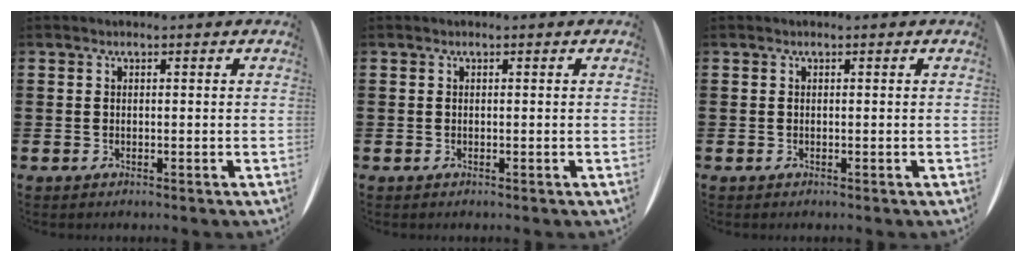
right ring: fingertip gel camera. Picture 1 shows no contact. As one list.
[{"total": 0.0}, {"total": 0.0}]